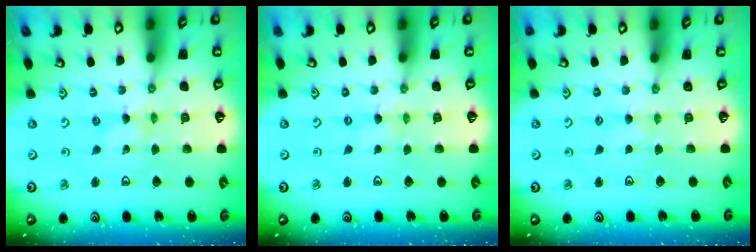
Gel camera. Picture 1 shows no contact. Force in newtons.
{"total": 0.0}
{"total": 2.1, "press": 2.1, "slide": 0.3}